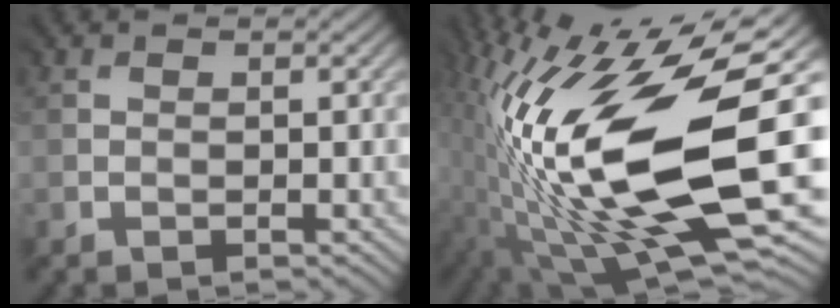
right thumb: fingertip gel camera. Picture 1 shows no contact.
{"total": 19.5, "force": [-1.5, 6.6, 18.2], "torque": [-0.353, -0.011, -0.026]}